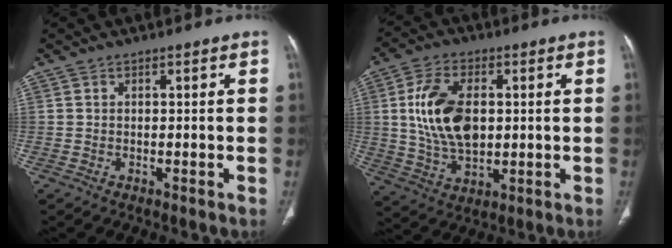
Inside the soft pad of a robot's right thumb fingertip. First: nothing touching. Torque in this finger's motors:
{"motor_torque": [-0.78, 1.25, 0.48, 0.88, 0.24]}